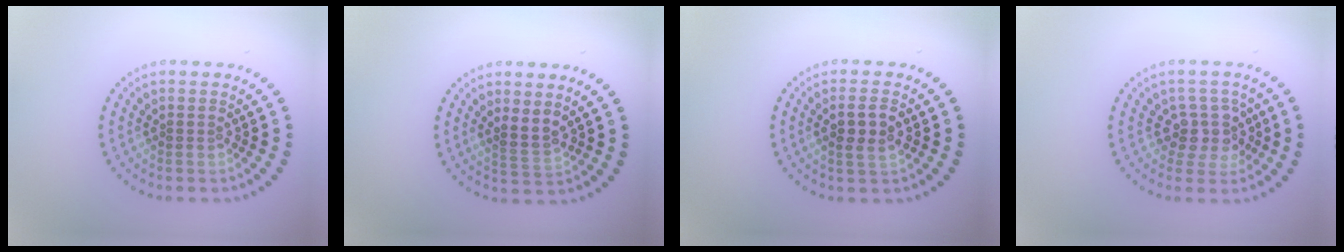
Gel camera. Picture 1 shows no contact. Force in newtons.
{"total": 1.8, "press": 1.5, "slide": 1.1}
{"total": 2.3, "press": 2.3, "slide": 0.6}
{"total": 3.1, "press": 2.5, "slide": 1.9}